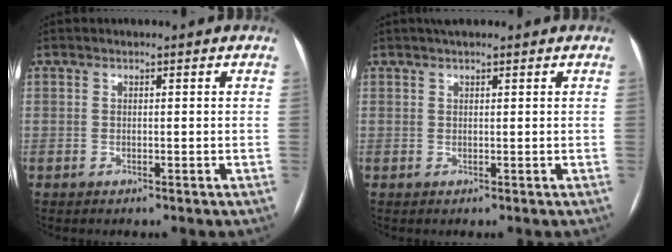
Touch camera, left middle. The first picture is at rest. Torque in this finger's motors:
{"motor_torque": [0.05, -0.11, 0.00, 0.00]}